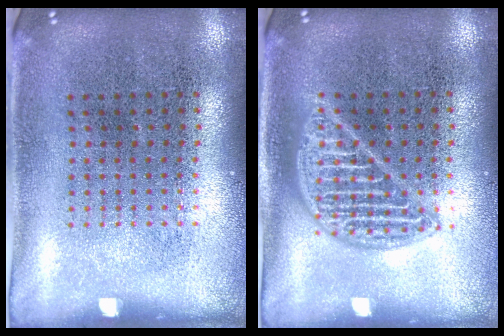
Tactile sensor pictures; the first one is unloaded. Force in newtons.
{"total": 2.1, "press": 2.1, "slide": 0.2}